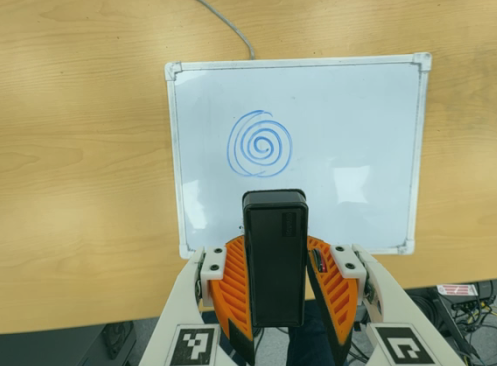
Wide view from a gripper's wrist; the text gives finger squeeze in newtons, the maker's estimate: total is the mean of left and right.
{"total": 4.9, "left": 4.7, "right": 5.1}